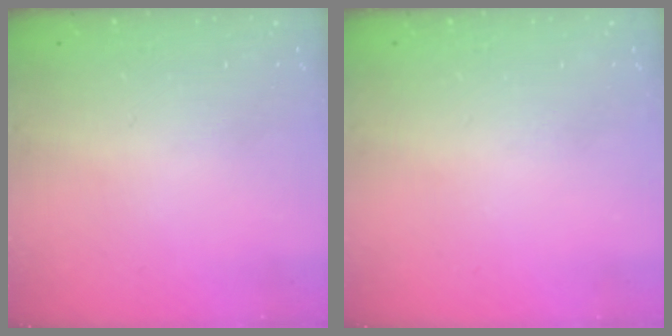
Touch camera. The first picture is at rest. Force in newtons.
{"total": 0.0}